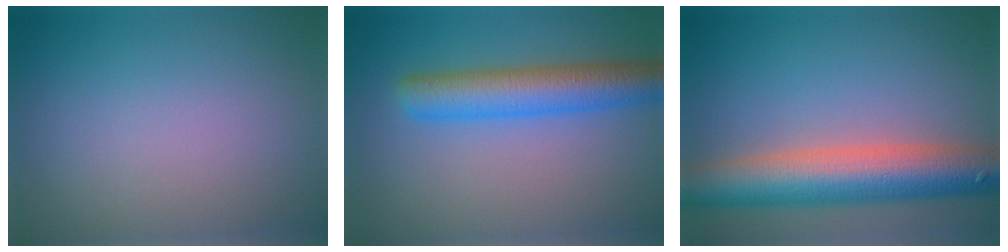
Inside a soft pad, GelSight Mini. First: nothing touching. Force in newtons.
{"total": 6.1, "press": 6.1, "slide": 0.1}
{"total": 9.6, "press": 9.6, "slide": 0.6}